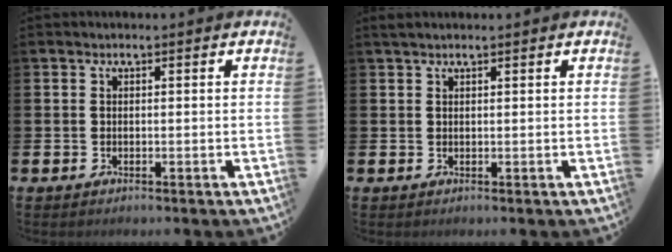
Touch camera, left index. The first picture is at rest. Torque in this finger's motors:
{"motor_torque": [0.01, 0.16, -0.23, 0.00]}